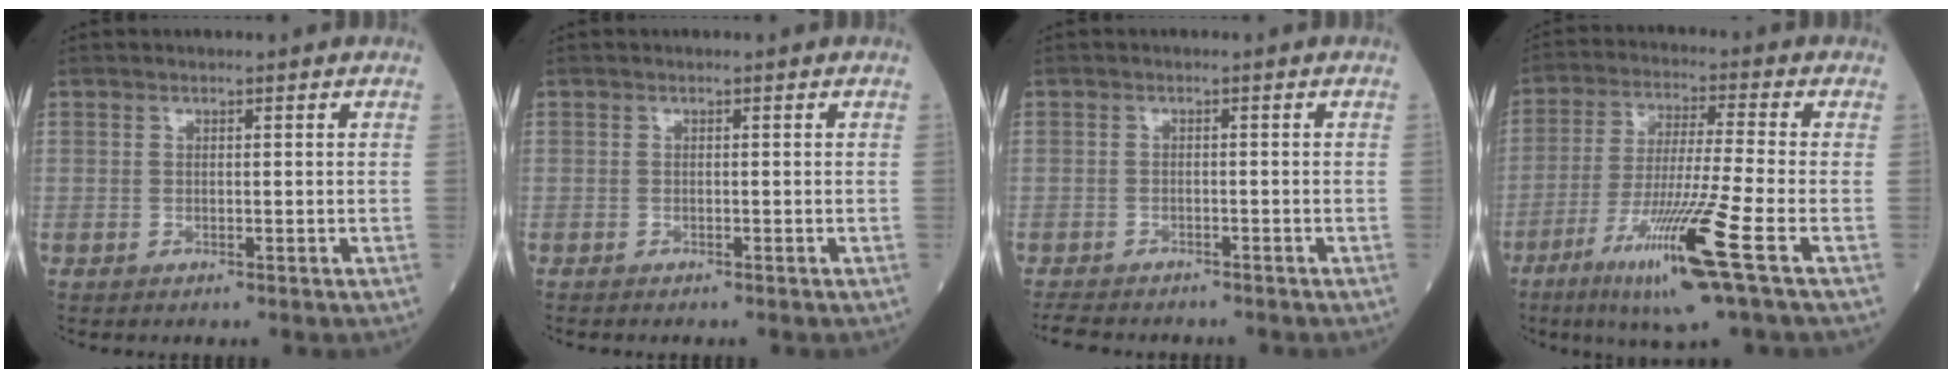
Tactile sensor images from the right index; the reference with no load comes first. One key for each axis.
{"total": 0.7, "fx": -0.7, "fy": 0.1, "fz": 0.3, "tx": -0.007, "ty": -0.002, "tz": -0.010}
{"total": 5.5, "fx": -4.9, "fy": 1.6, "fz": 1.9, "tx": -0.034, "ty": -0.010, "tz": -0.073}
{"total": 13.9, "fx": -6.3, "fy": -1.2, "fz": 12.3, "tx": -0.242, "ty": -0.034, "tz": -0.117}